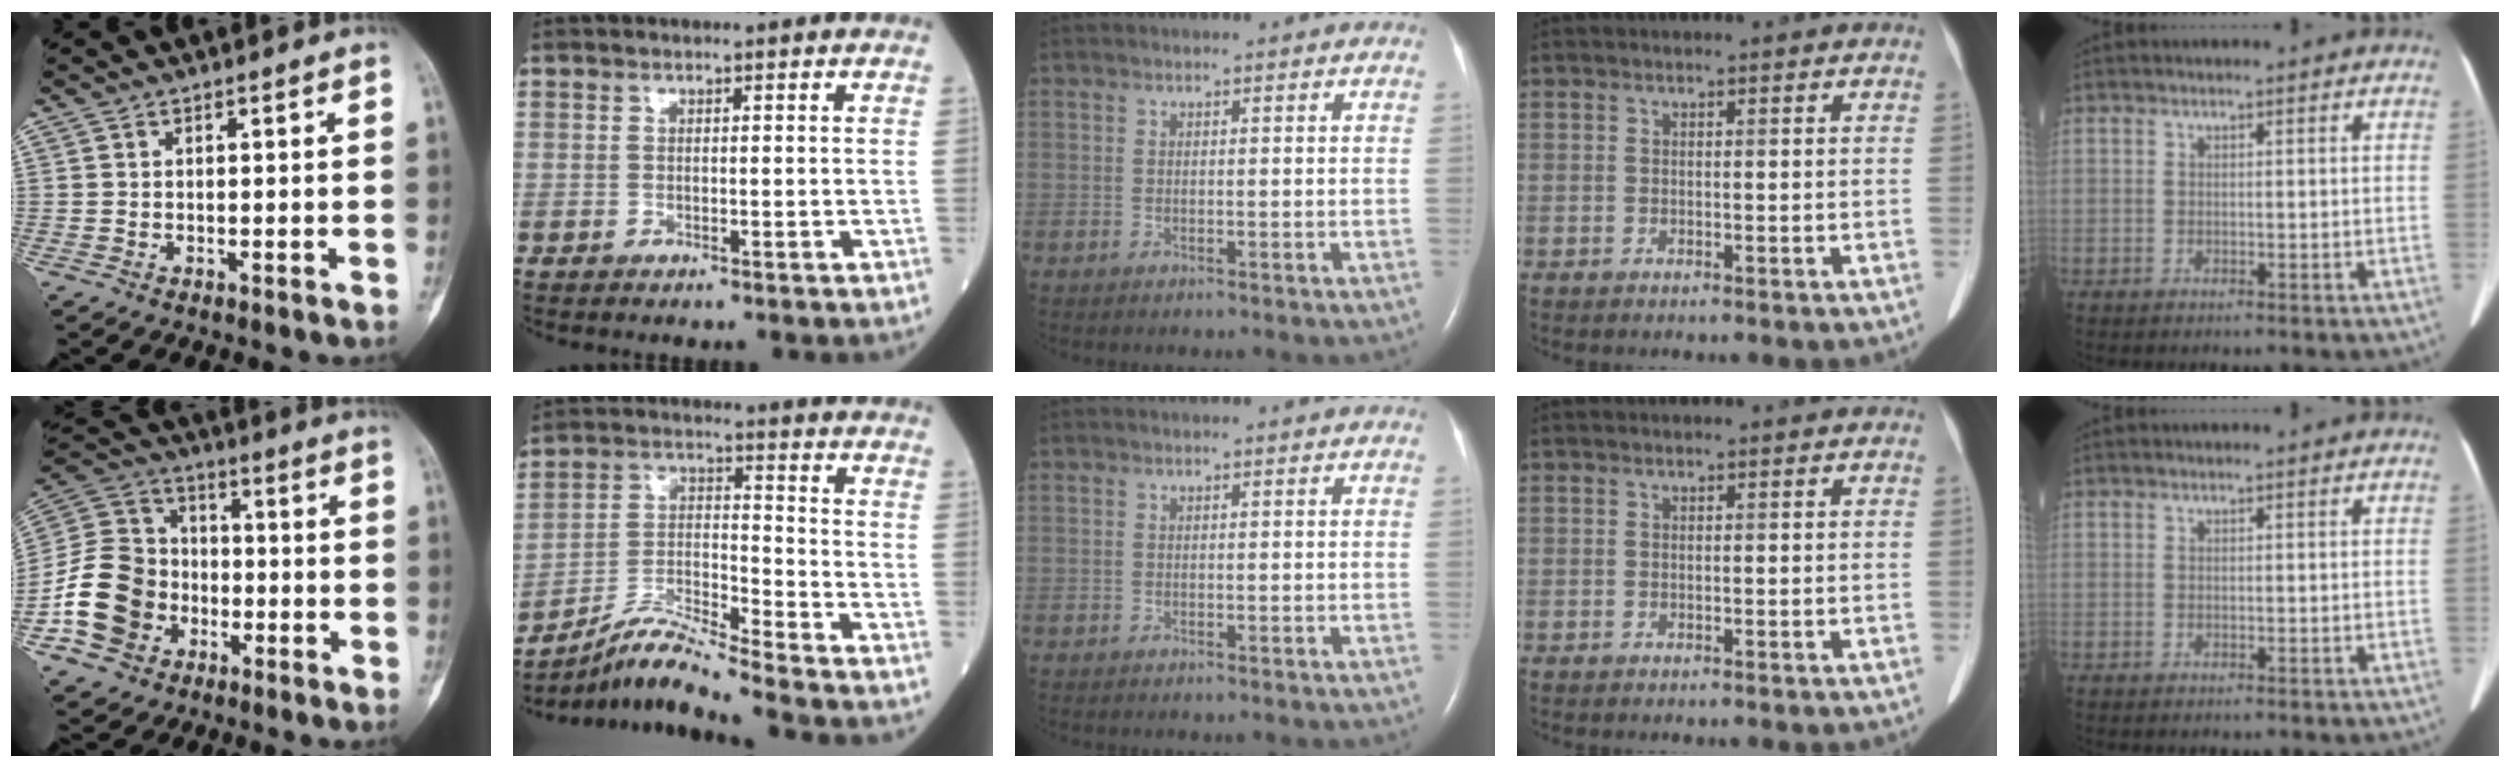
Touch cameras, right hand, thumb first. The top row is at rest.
{"thumb": {"total": 15.2, "force": [-5.5, 12.4, 6.8], "torque": [-0.108, 0.055, -0.103]}, "index": {"total": 8.1, "force": [-7.5, -1.5, 2.6], "torque": [-0.058, -0.002, -0.140]}}